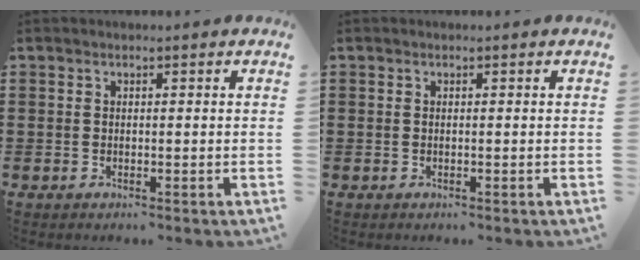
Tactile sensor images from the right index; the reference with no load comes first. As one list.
[{"total": 0.0}]